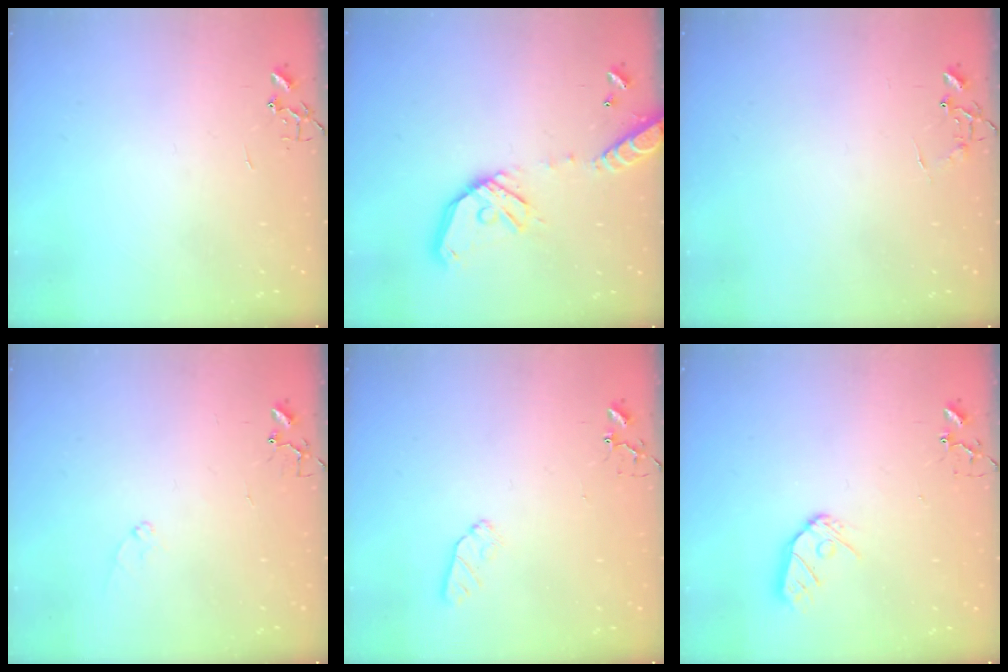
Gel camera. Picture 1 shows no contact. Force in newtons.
{"total": 15.4, "press": 15.1, "slide": 2.8}
{"total": 6.4, "press": 6.4, "slide": 0.4}
{"total": 7.5, "press": 7.5, "slide": 0.7}
{"total": 6.1, "press": 6.1, "slide": 0.8}
{"total": 9.1, "press": 9.1, "slide": 0.9}